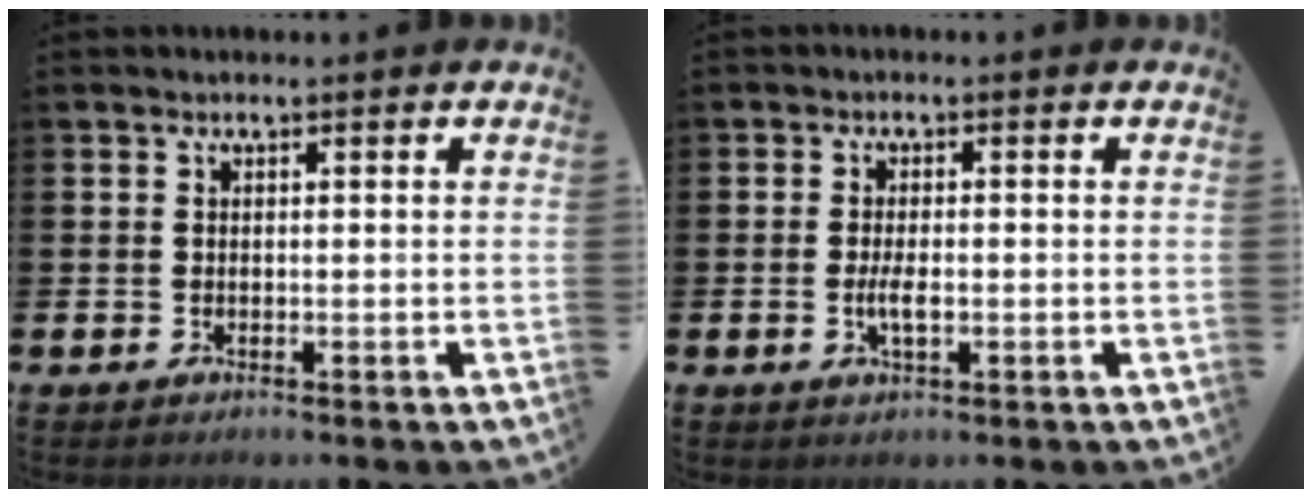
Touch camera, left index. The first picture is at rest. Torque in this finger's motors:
{"motor_torque": [0.40, 0.05, 0.08, 0.12]}